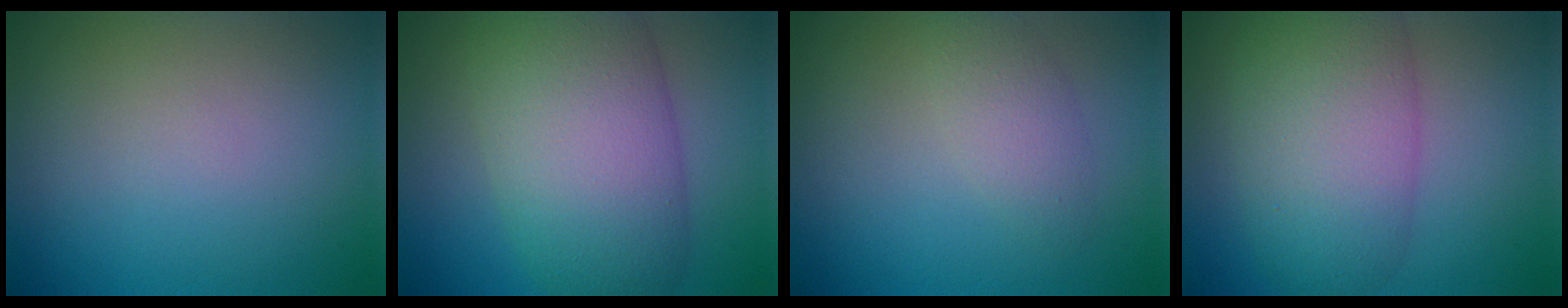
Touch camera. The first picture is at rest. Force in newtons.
{"total": 10.4, "press": 10.4, "slide": 0.4}
{"total": 2.2, "press": 2.2, "slide": 0.1}
{"total": 8.2, "press": 8.1, "slide": 0.4}